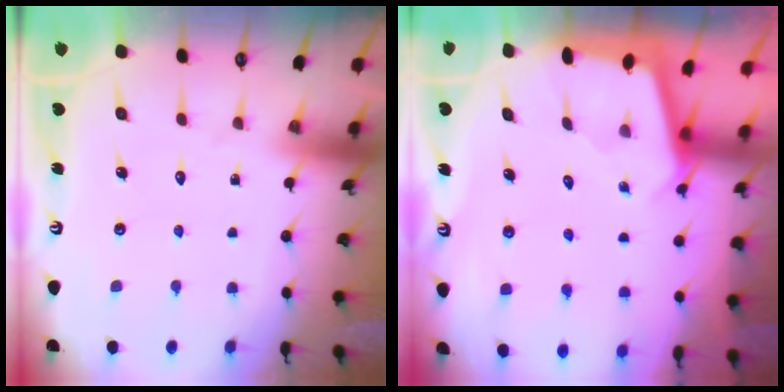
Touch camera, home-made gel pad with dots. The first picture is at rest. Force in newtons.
{"total": 1.9, "press": 1.9, "slide": 0.2}